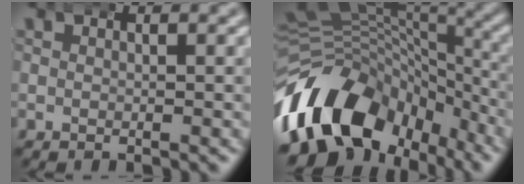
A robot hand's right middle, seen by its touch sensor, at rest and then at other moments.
{"total": 15.2, "force": [-4.6, 10.8, 9.6], "torque": [-0.188, -0.028, -0.065]}